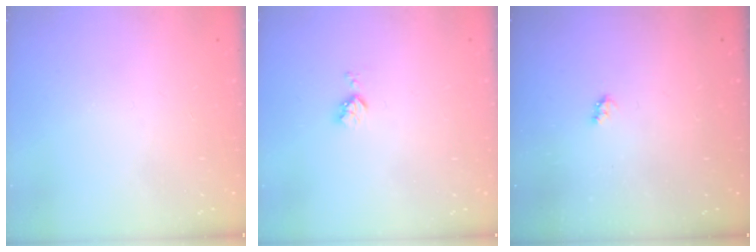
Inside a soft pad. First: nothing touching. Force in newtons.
{"total": 4.3, "press": 4.3, "slide": 0.6}
{"total": 2.6, "press": 2.6, "slide": 0.4}